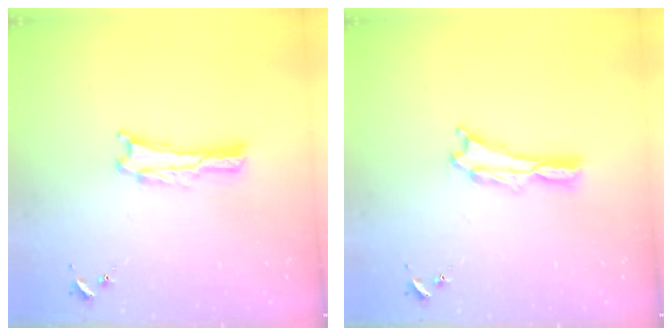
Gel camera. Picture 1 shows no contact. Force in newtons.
{"total": 0.8, "press": 0.7, "slide": 0.2}